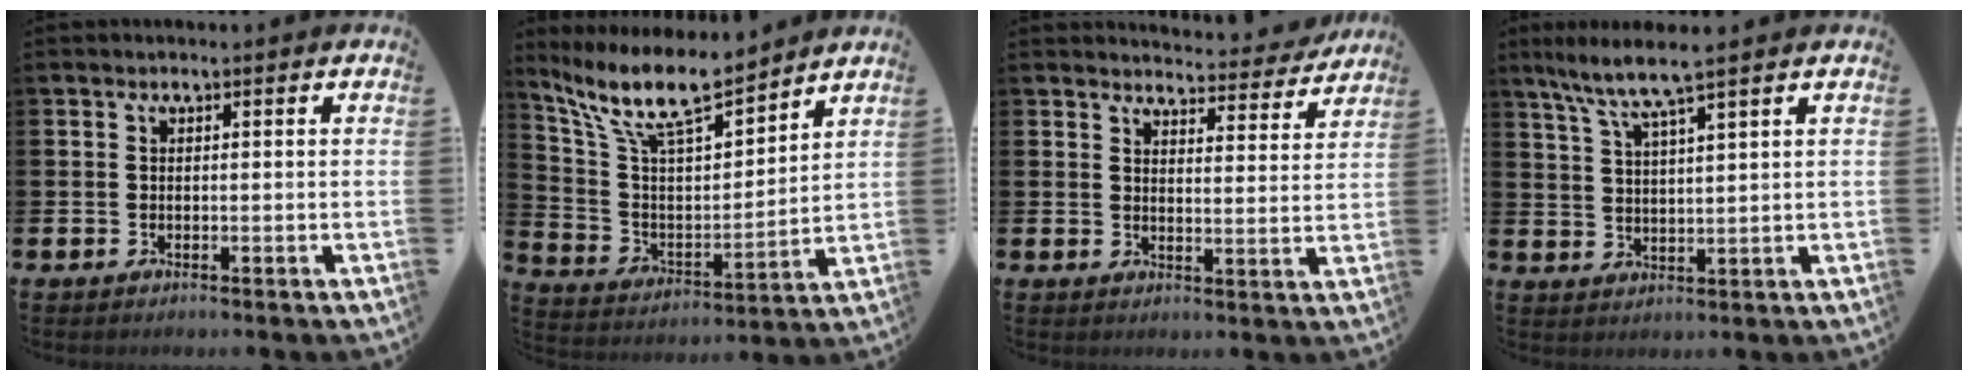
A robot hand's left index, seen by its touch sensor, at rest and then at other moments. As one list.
[{"total": 11.4, "force": [9.7, 2.4, 5.3], "torque": [-0.140, -0.059, 0.170]}, {"total": 4.3, "force": [4.2, 0.7, 0.4], "torque": [-0.009, -0.032, 0.071]}, {"total": 5.8, "force": [4.9, -0.2, 3.1], "torque": [-0.080, -0.020, 0.082]}]